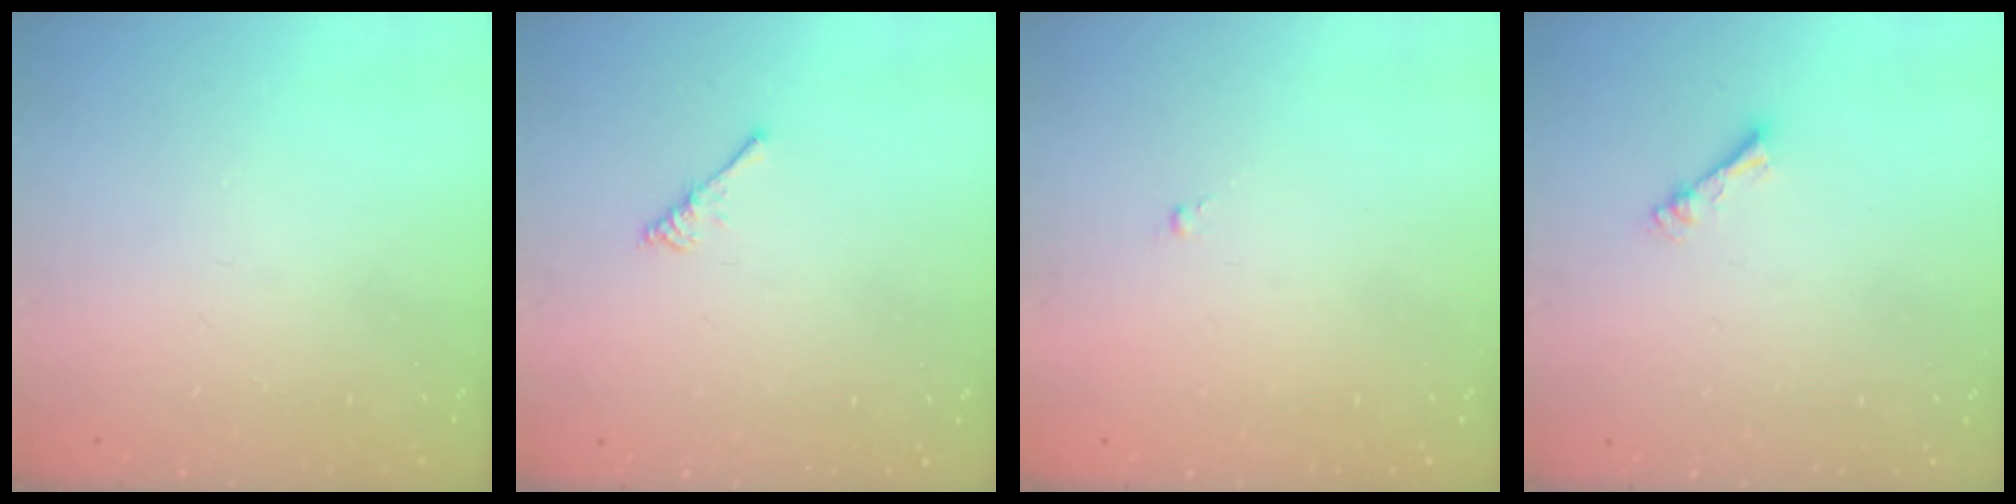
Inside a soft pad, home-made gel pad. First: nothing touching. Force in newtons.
{"total": 3.0, "press": 2.9, "slide": 0.5}
{"total": 0.0}
{"total": 2.3, "press": 2.2, "slide": 0.4}